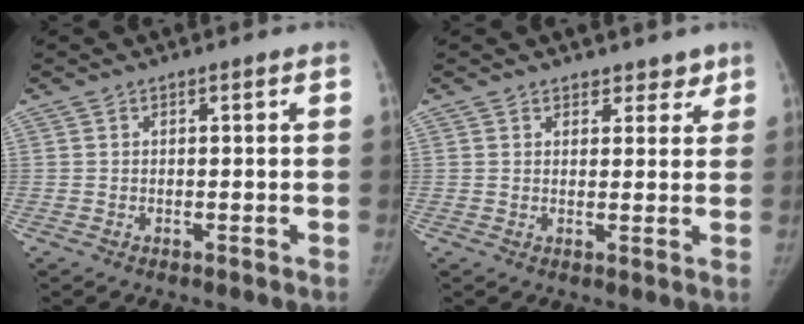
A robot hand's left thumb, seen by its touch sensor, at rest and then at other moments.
{"total": 3.3, "force": [2.5, 2.1, 0.5], "torque": [0.028, -0.013, 0.029]}